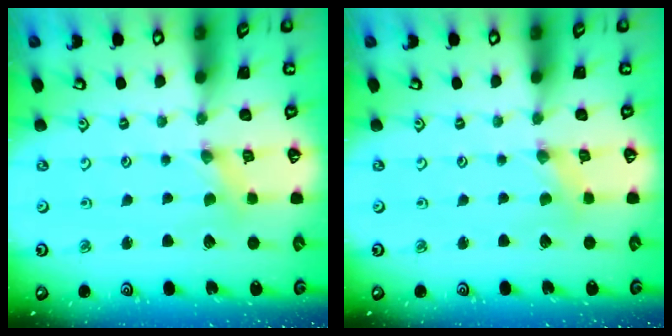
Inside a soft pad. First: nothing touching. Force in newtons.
{"total": 1.4, "press": 1.3, "slide": 0.3}